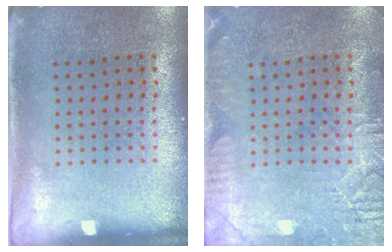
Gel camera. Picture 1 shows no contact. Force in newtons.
{"total": 3.1, "press": 3.1, "slide": 0.4}